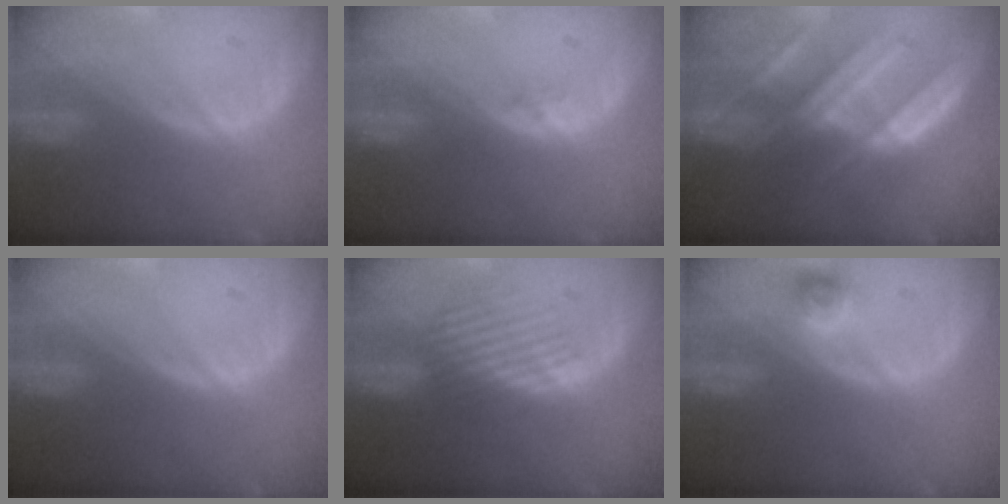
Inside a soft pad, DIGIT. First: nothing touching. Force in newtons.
{"total": 1.1, "press": 0.8, "slide": 0.7}
{"total": 9.2, "press": 8.3, "slide": 4.0}
{"total": 0.0}
{"total": 4.0, "press": 4.0, "slide": 0.4}
{"total": 2.2, "press": 2.2, "slide": 0.2}